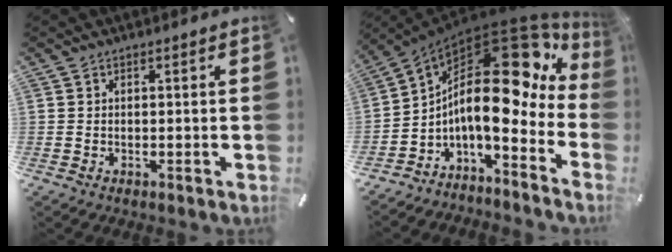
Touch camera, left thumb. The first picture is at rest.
{"total": 21.4, "force": [5.5, 9.3, 18.5], "torque": [-0.313, -0.056, 0.088]}